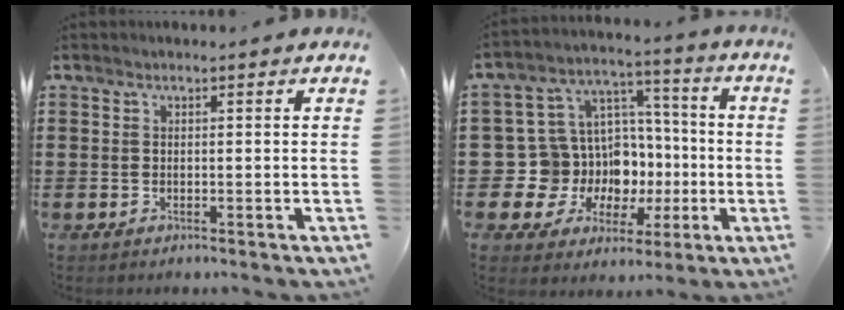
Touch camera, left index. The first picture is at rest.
{"total": 12.0, "force": [-2.2, 11.3, 3.4], "torque": [-0.120, -0.015, -0.020]}